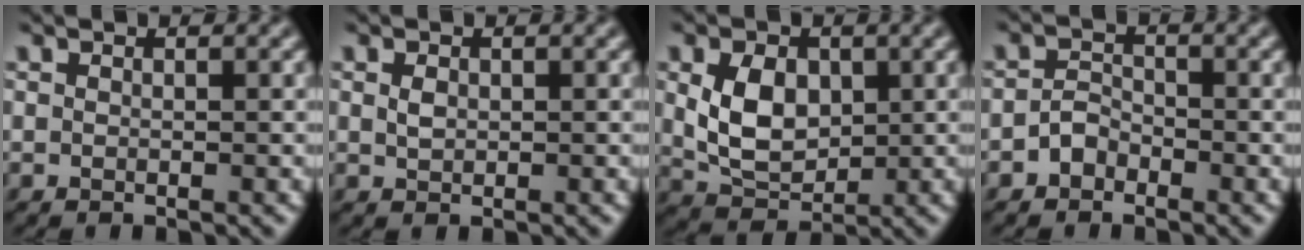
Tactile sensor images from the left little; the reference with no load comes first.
{"total": 0.9, "force": [0.1, 0.7, 0.6], "torque": [-0.017, 0.000, 0.003]}
{"total": 5.1, "force": [0.5, 3.6, 3.6], "torque": [-0.080, -0.003, 0.013]}
{"total": 1.8, "force": [-1.3, 1.2, 0.6], "torque": [-0.011, 0.010, -0.027]}